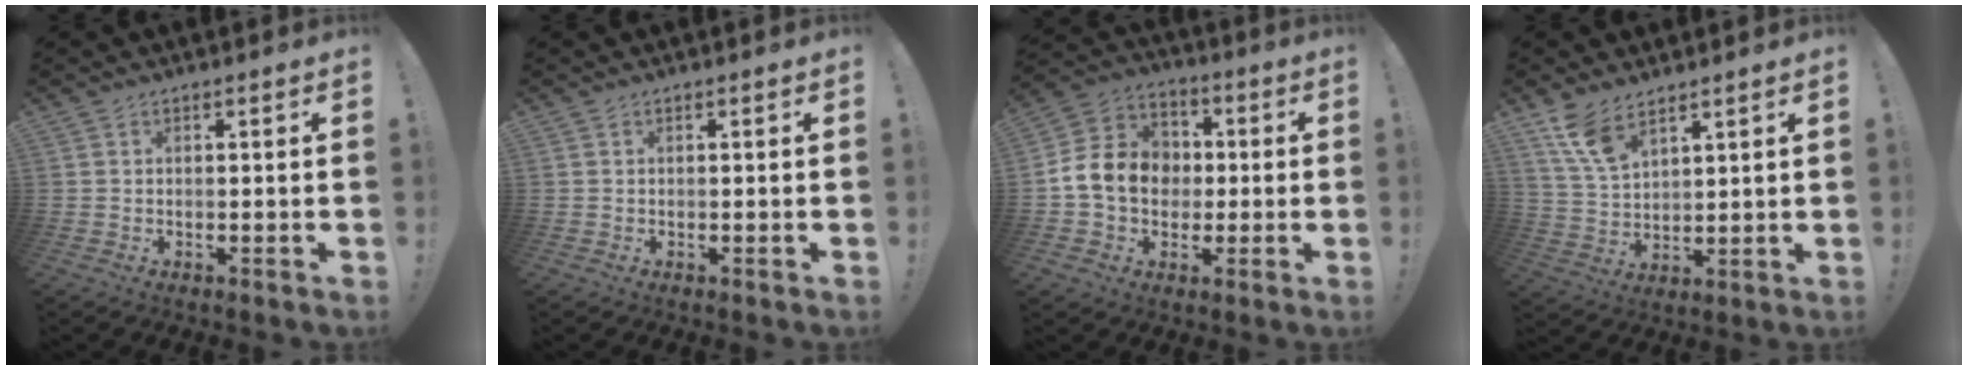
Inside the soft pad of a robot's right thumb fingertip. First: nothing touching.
{"total": 0.0}
{"total": 15.0, "force": [-0.2, 12.8, 7.9], "torque": [-0.131, 0.019, 0.007]}
{"total": 9.3, "force": [6.7, 4.0, 4.9], "torque": [-0.089, -0.035, 0.131]}